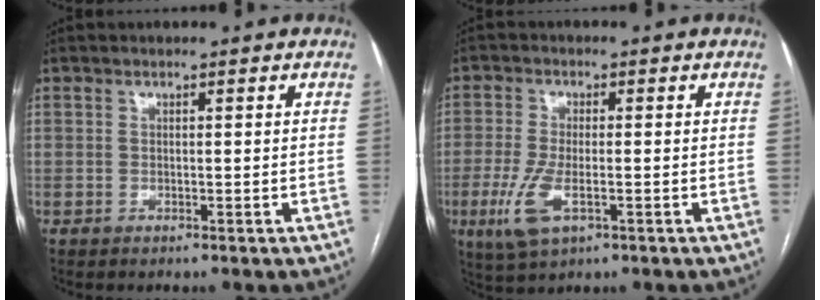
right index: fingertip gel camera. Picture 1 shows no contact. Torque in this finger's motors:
{"motor_torque": [0.52, 0.06, 0.20, 0.07]}